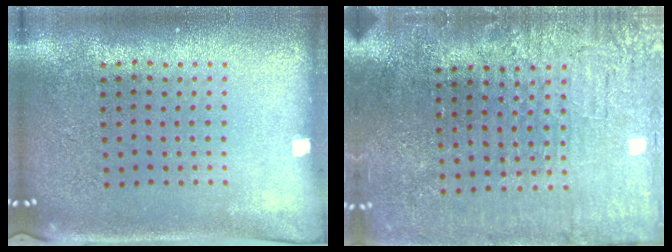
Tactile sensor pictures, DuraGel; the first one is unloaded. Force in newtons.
{"total": 4.1, "press": 3.7, "slide": 1.7}